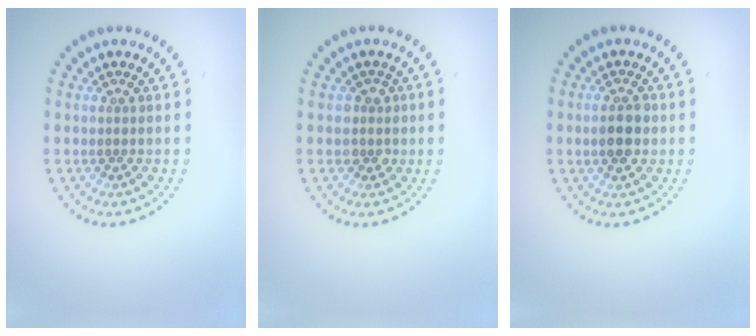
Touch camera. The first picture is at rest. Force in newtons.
{"total": 1.6, "press": 1.5, "slide": 0.7}
{"total": 2.9, "press": 2.9, "slide": 0.2}